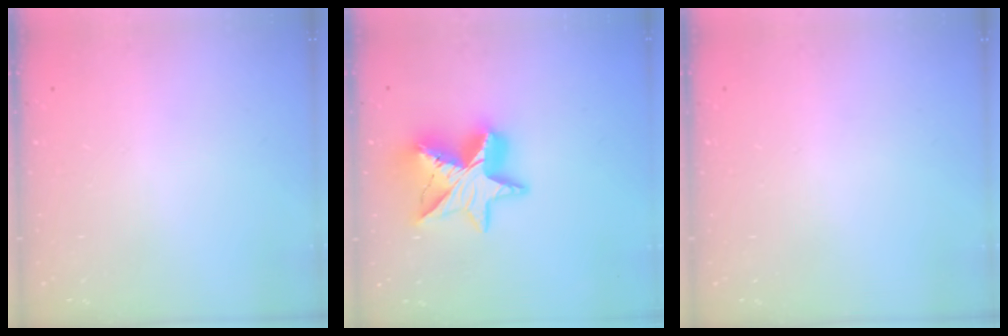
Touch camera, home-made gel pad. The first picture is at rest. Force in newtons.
{"total": 18.3, "press": 18.2, "slide": 1.3}
{"total": 0.0}